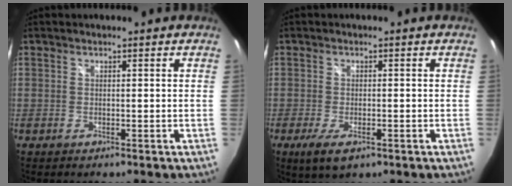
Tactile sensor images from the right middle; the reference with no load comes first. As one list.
[{"total": 4.6, "force": [-2.1, 1.7, 3.7], "torque": [-0.080, -0.015, -0.037]}]